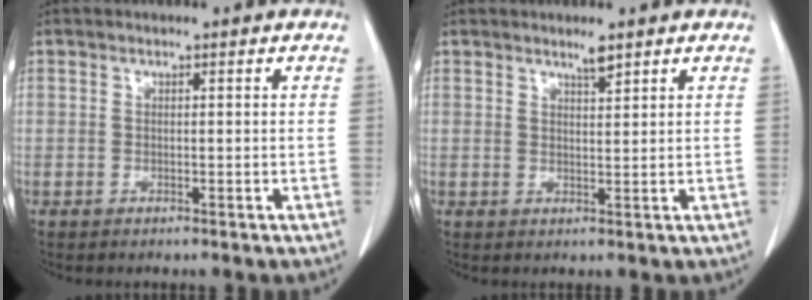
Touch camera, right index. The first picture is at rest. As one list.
[{"total": 1.9, "force": [1.6, 0.0, 1.1], "torque": [-0.022, -0.002, 0.029]}]